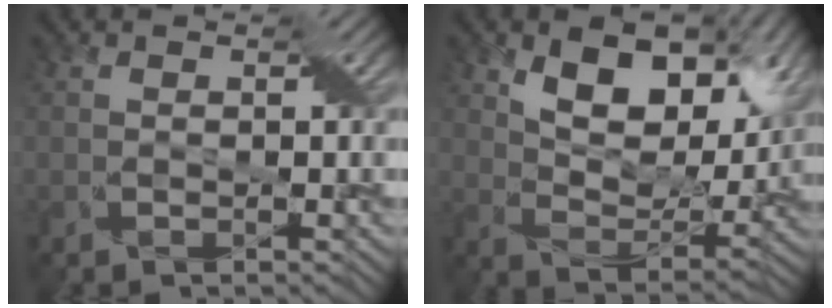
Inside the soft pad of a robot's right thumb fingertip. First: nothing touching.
{"total": 10.5, "force": [5.5, 5.8, 6.8], "torque": [-0.117, -0.008, 0.092]}